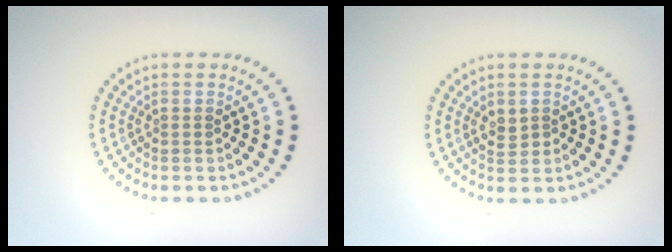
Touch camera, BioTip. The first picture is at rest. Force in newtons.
{"total": 1.5, "press": 1.4, "slide": 0.4}